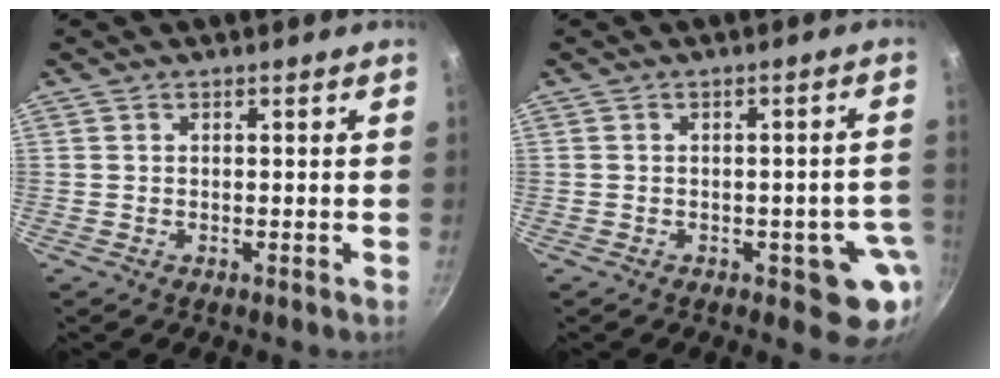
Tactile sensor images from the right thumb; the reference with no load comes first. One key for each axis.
{"total": 7.9, "fx": -2.1, "fy": 4.6, "fz": 6.0, "tx": -0.010, "ty": 0.022, "tz": -0.022}